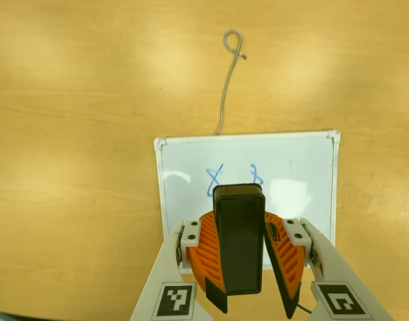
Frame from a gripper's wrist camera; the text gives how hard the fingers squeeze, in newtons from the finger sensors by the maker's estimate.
{"total": 8.8, "left": 9.2, "right": 8.5}